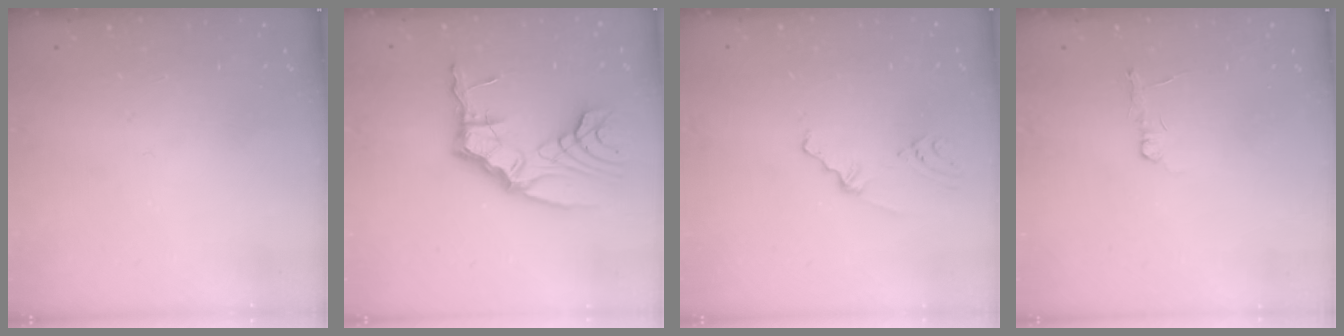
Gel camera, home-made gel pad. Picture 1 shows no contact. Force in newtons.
{"total": 11.0, "press": 11.0, "slide": 0.6}
{"total": 2.3, "press": 1.8, "slide": 1.5}
{"total": 2.7, "press": 2.7, "slide": 0.4}